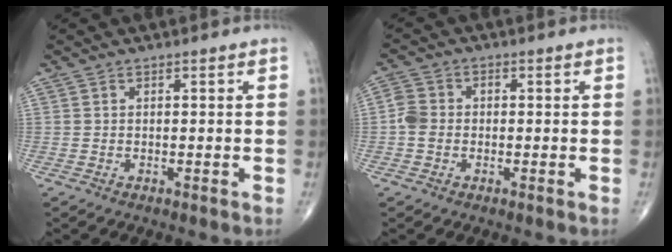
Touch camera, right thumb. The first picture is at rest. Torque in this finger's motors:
{"motor_torque": [0.63, 0.76, 0.66, -0.01, 0.01]}